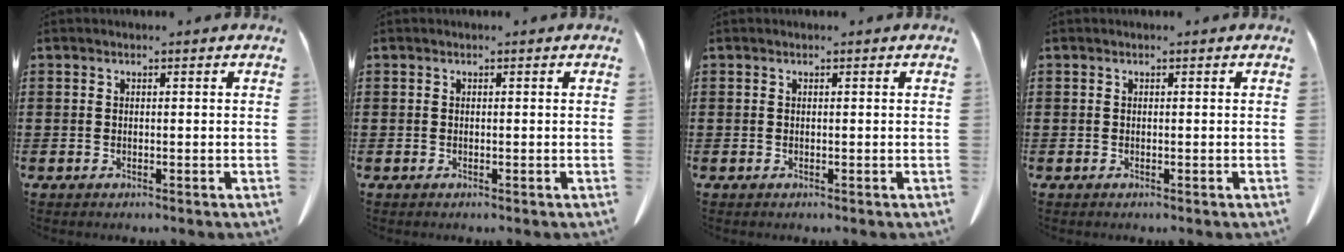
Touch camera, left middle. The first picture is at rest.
{"total": 0.0}
{"total": 0.0}
{"total": 0.0}